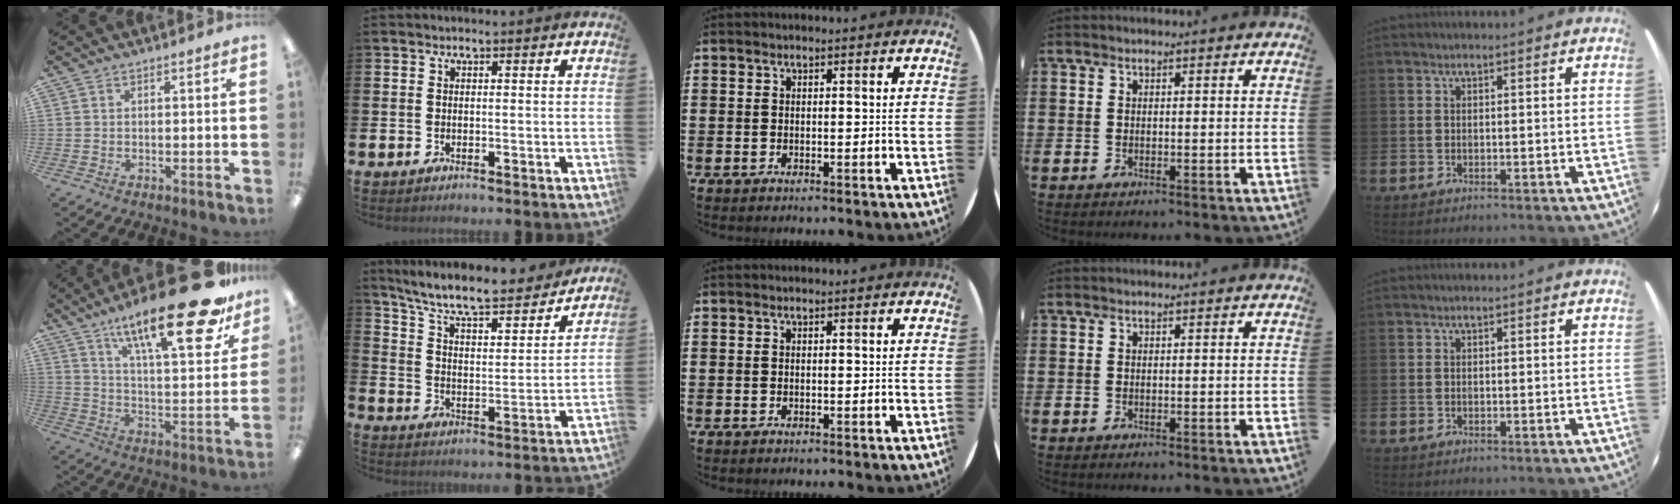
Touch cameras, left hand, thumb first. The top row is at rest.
{"thumb": {"total": 26.6, "force": [17.2, 7.8, 18.6], "torque": [-0.276, -0.107, 0.273]}, "index": {"total": 8.9, "force": [8.0, 1.7, 3.5], "torque": [-0.098, -0.056, 0.136]}}